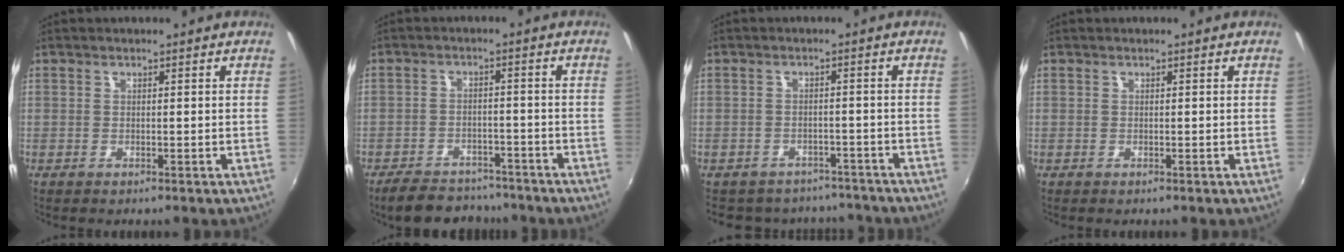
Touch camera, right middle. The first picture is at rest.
{"total": 10.5, "force": [-9.0, 4.3, 3.4], "torque": [-0.084, 0.010, -0.123]}
{"total": 10.8, "force": [-9.3, 4.9, 2.6], "torque": [-0.061, 0.011, -0.112]}
{"total": 0.0}